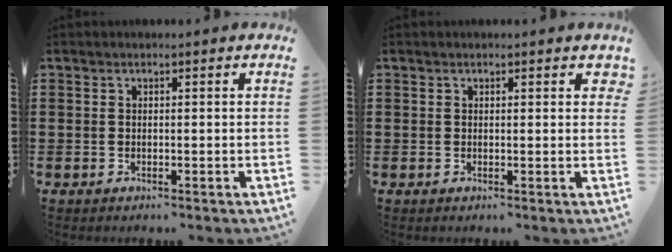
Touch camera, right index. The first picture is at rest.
{"total": 0.6, "force": [0.3, 0.4, 0.3], "torque": [0.001, 0.002, 0.004]}